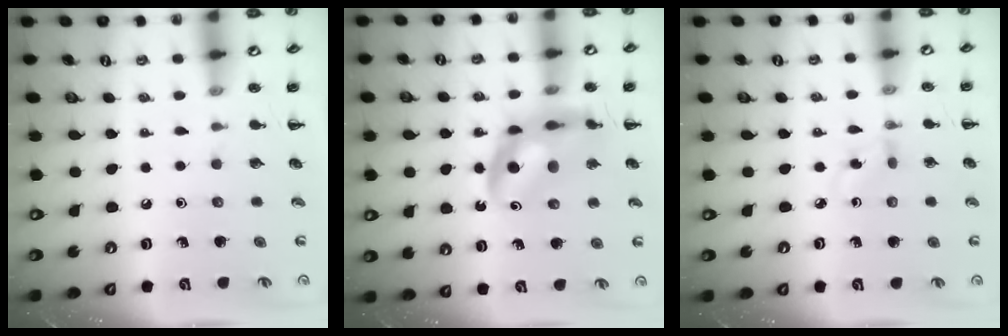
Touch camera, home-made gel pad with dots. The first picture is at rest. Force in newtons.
{"total": 11.8, "press": 11.3, "slide": 3.4}
{"total": 2.6, "press": 2.3, "slide": 1.1}